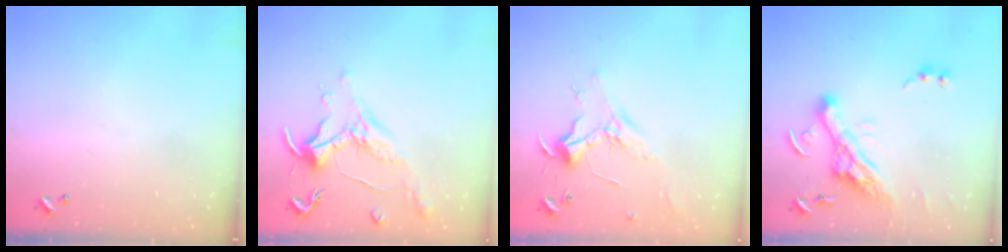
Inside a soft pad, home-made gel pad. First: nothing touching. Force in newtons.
{"total": 1.3, "press": 1.1, "slide": 0.6}
{"total": 0.9, "press": 0.8, "slide": 0.4}
{"total": 9.9, "press": 9.7, "slide": 1.9}